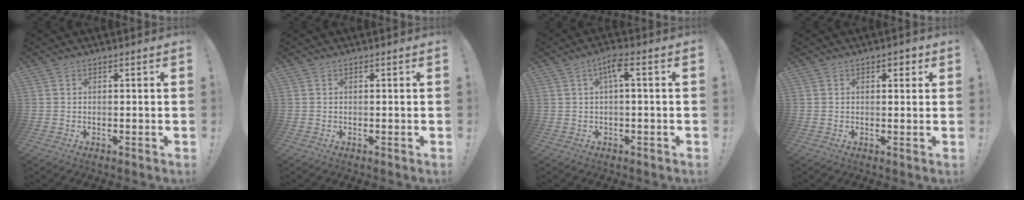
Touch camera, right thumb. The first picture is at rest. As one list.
[{"total": 0.0}, {"total": 5.3, "force": [0.8, 0.7, 5.2], "torque": [-0.084, -0.002, 0.006]}, {"total": 2.1, "force": [0.9, 1.2, 1.4], "torque": [-0.005, -0.004, 0.011]}]